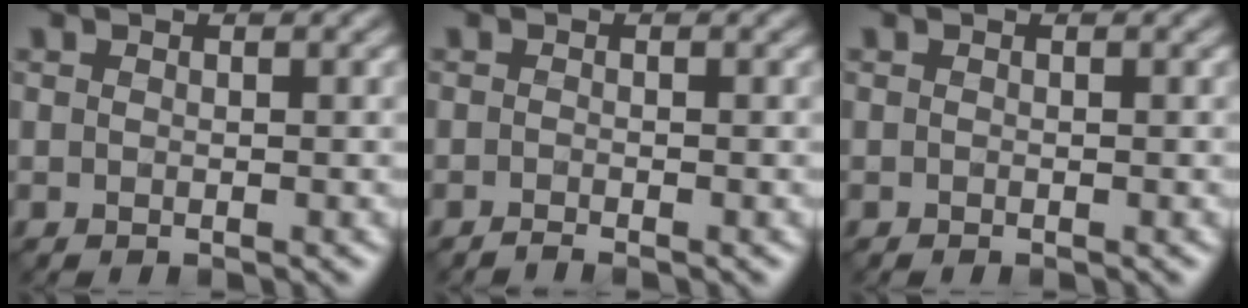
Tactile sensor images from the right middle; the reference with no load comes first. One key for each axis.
{"total": 0.8, "fx": -0.7, "fy": 0.0, "fz": 0.4, "tx": -0.004, "ty": -0.001, "tz": -0.015}
{"total": 0.0}